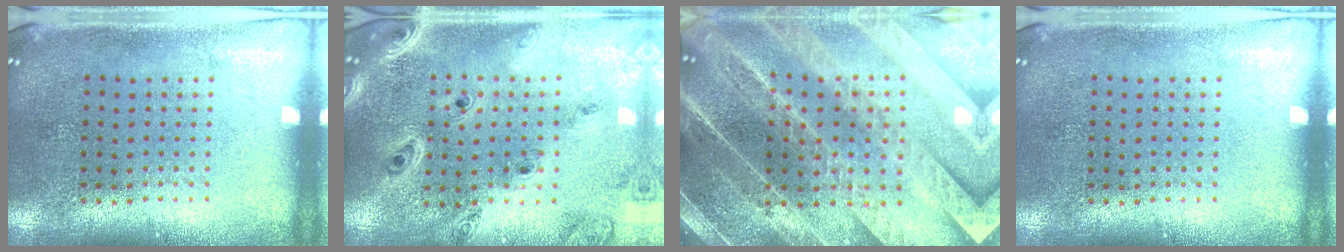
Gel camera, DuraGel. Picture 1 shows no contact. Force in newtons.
{"total": 2.0, "press": 1.9, "slide": 0.6}
{"total": 5.4, "press": 4.6, "slide": 2.9}
{"total": 0.0}